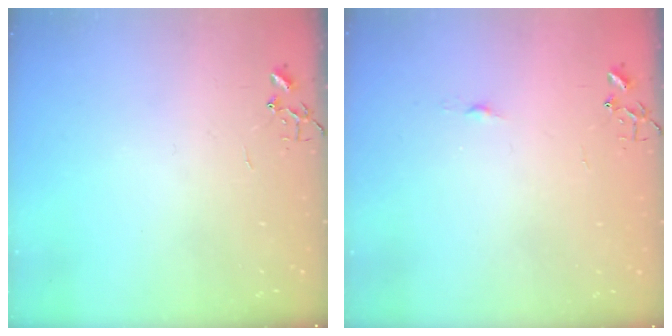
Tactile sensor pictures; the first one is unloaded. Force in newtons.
{"total": 3.4, "press": 3.4, "slide": 0.4}